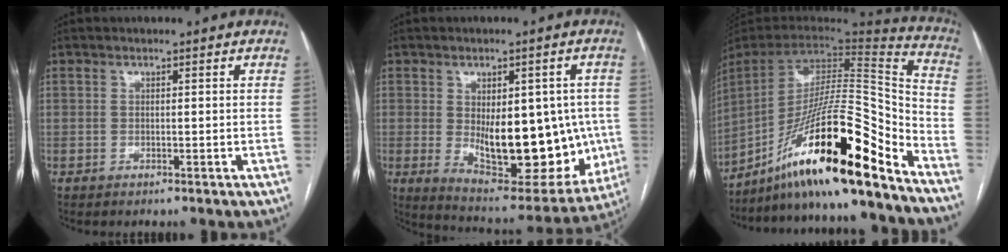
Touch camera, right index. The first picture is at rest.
{"total": 18.8, "force": [-1.6, 8.7, 16.6], "torque": [-0.230, -0.004, 0.005]}
{"total": 25.7, "force": [-17.4, 1.1, 18.8], "torque": [-0.301, 0.004, -0.304]}